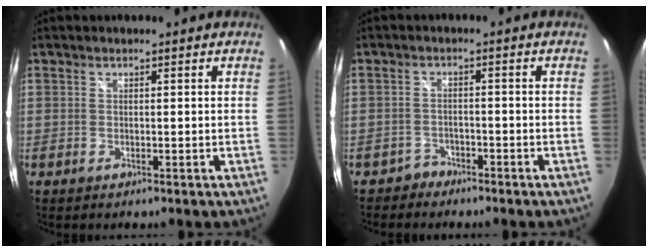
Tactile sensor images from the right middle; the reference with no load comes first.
{"total": 2.8, "force": [-2.2, 1.6, -0.4], "torque": [0.003, 0.011, -0.041]}